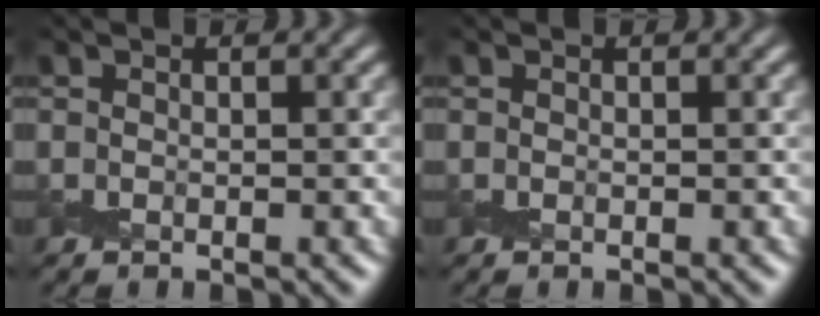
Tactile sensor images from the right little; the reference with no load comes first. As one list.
[{"total": 0.0}]